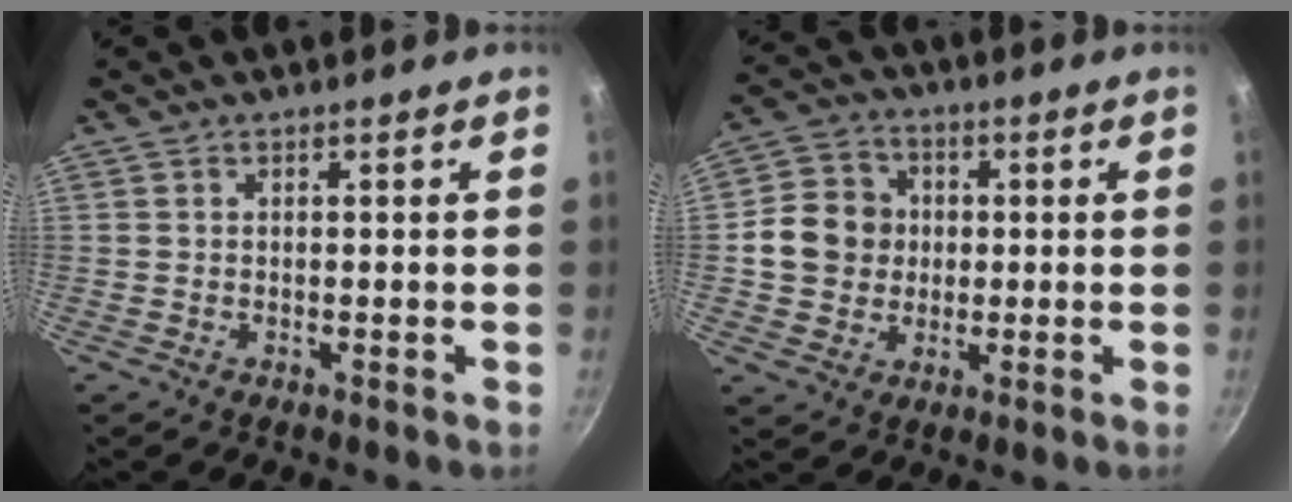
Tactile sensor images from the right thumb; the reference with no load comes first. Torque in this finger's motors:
{"motor_torque": [-0.41, 0.42, 0.13, -0.13, 0.05]}